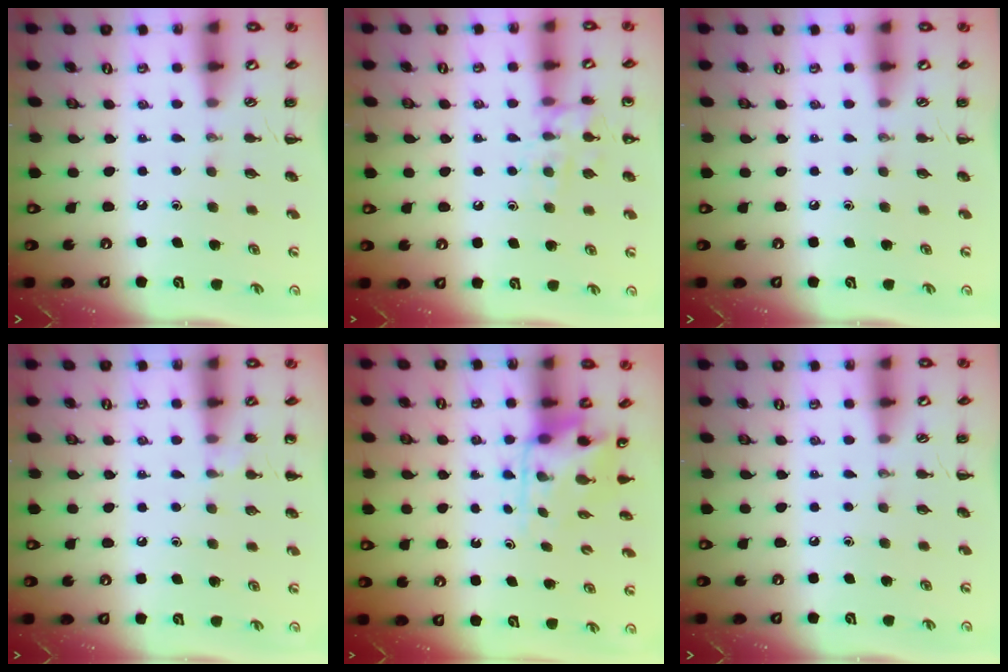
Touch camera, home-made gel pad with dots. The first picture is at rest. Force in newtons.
{"total": 10.3, "press": 10.3, "slide": 0.9}
{"total": 0.0}
{"total": 5.0, "press": 4.7, "slide": 1.6}
{"total": 4.6, "press": 4.5, "slide": 0.7}
{"total": 0.0}